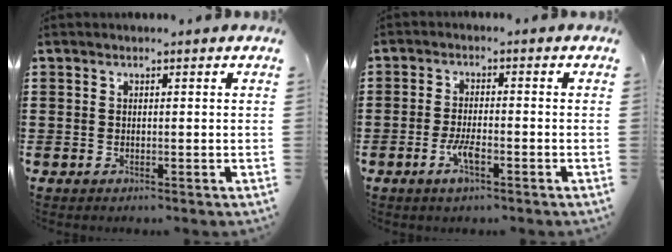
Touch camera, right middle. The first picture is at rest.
{"total": 4.3, "force": [-1.9, 1.2, 3.7], "torque": [-0.081, -0.003, -0.040]}